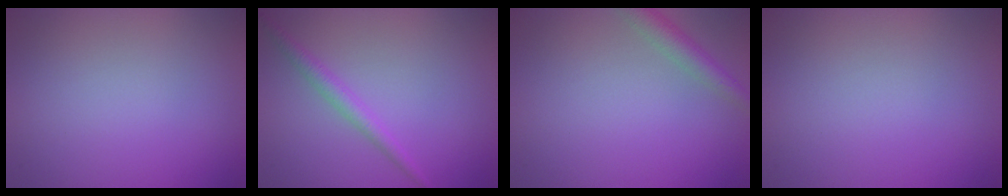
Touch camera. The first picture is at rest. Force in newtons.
{"total": 1.7, "press": 1.7, "slide": 0.1}
{"total": 2.4, "press": 2.4, "slide": 0.1}
{"total": 0.0}